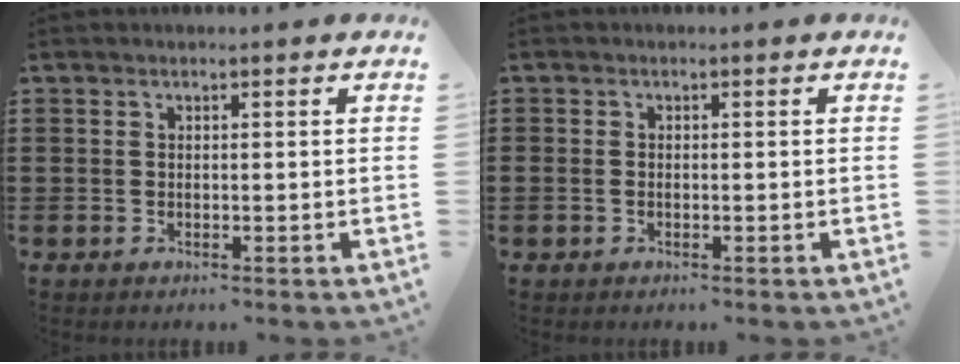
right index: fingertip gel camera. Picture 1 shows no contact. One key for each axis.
{"total": 0.6, "fx": -0.4, "fy": 0.4, "fz": 0.3, "tx": -0.007, "ty": 0.001, "tz": -0.008}